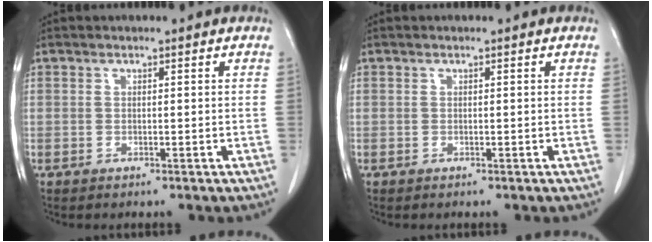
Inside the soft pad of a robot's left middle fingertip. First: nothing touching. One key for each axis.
{"total": 0.0}